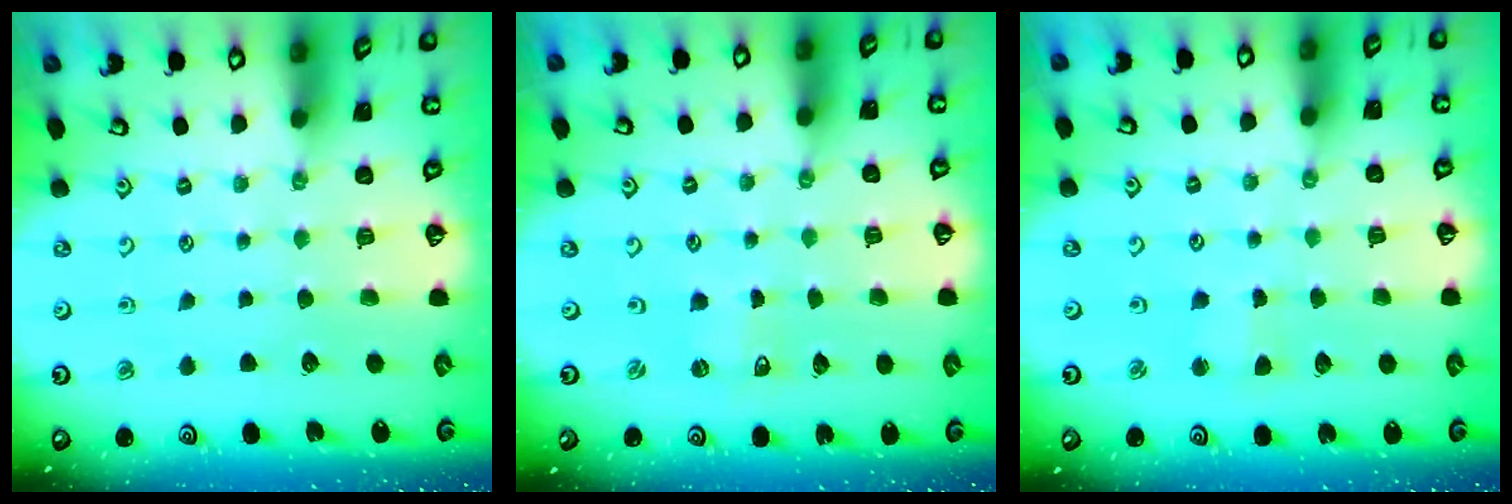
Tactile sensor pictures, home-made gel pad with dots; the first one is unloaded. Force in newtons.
{"total": 0.0}
{"total": 2.6, "press": 2.6, "slide": 0.3}